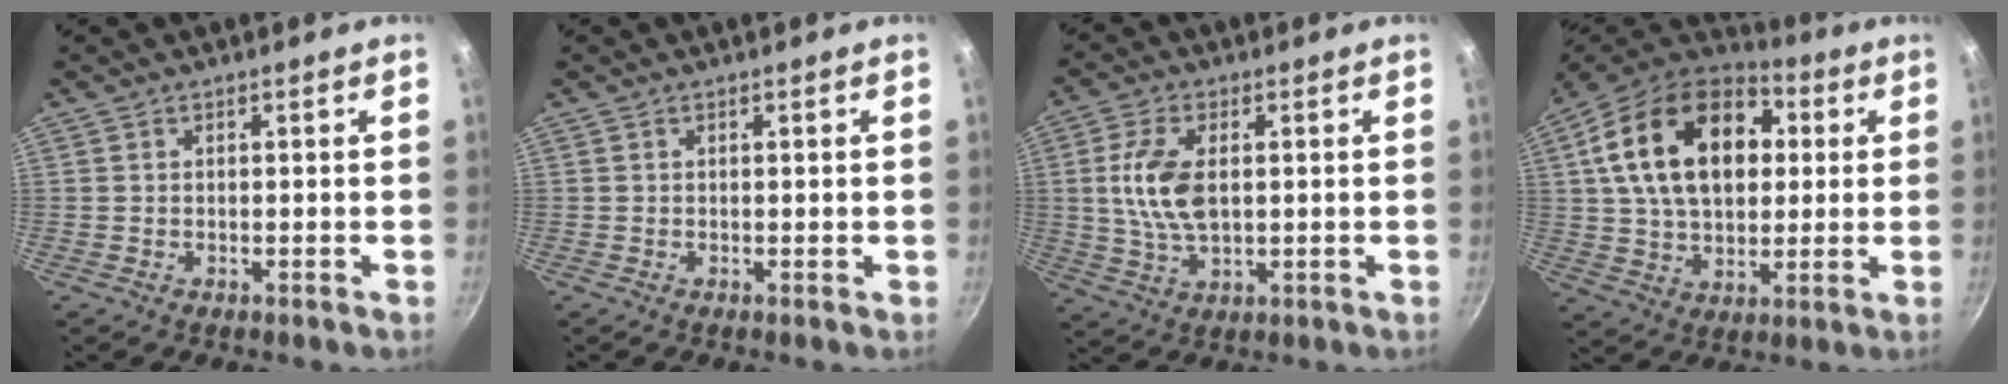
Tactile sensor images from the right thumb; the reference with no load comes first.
{"total": 0.0}
{"total": 9.9, "force": [1.3, 5.4, 8.3], "torque": [-0.161, 0.000, 0.025]}
{"total": 24.0, "force": [5.4, 15.7, 17.3], "torque": [-0.273, 0.016, 0.080]}